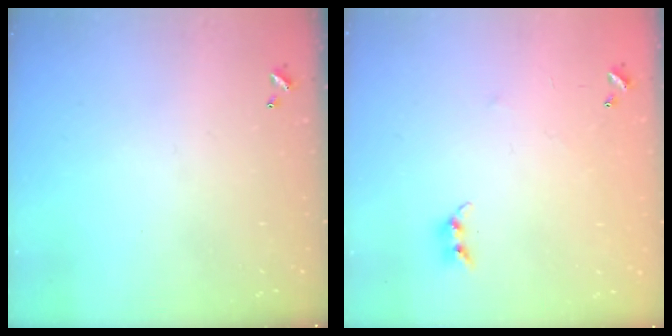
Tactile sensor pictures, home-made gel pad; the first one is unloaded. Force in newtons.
{"total": 5.1, "press": 4.9, "slide": 1.1}